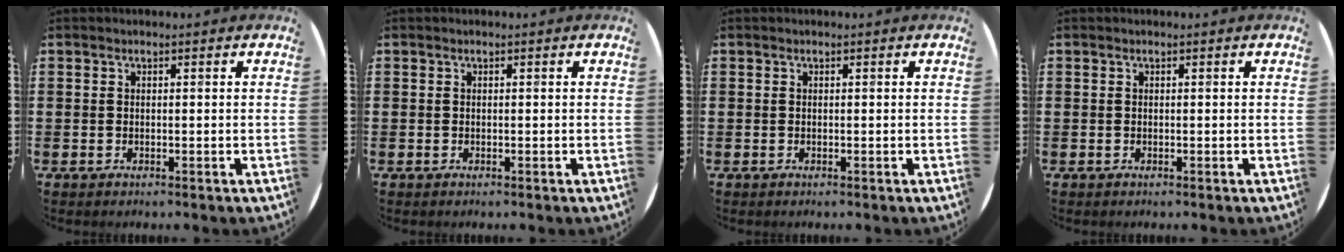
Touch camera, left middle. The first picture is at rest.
{"total": 0.0}
{"total": 0.0}
{"total": 0.0}